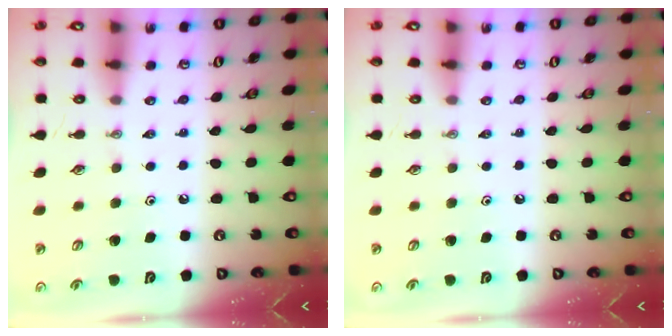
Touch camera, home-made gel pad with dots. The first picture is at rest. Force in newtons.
{"total": 0.0}